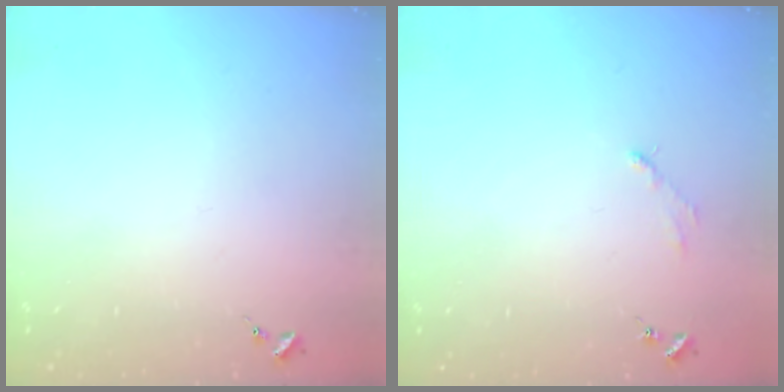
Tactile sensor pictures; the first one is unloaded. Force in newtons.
{"total": 2.9, "press": 2.9, "slide": 0.4}